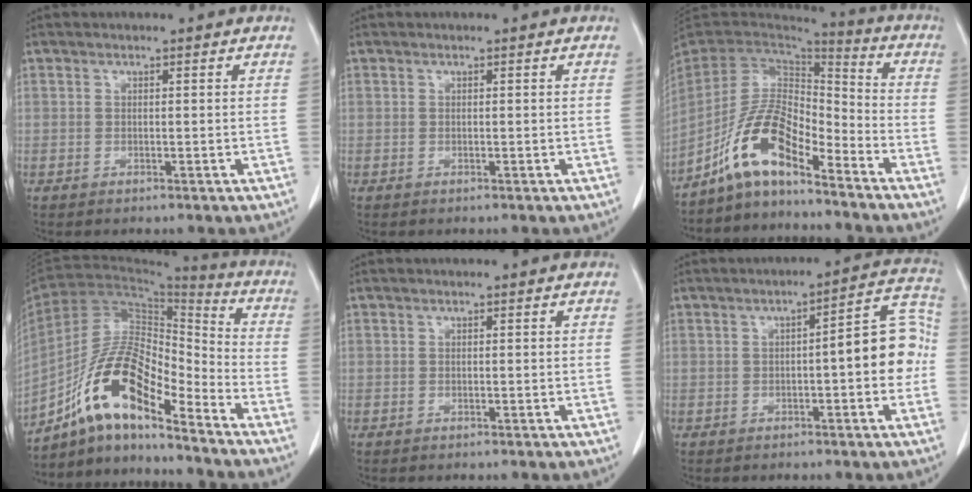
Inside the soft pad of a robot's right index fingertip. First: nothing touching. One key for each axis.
{"total": 0.0}
{"total": 10.9, "fx": -7.6, "fy": 3.3, "fz": 7.1, "tx": -0.154, "ty": 0.029, "tz": -0.145}
{"total": 14.3, "fx": -9.8, "fy": 3.5, "fz": 9.8, "tx": -0.187, "ty": 0.028, "tz": -0.176}
{"total": 0.0}
{"total": 9.2, "fx": -0.9, "fy": 2.0, "fz": 8.9, "tx": -0.103, "ty": 0.034, "tz": -0.016}